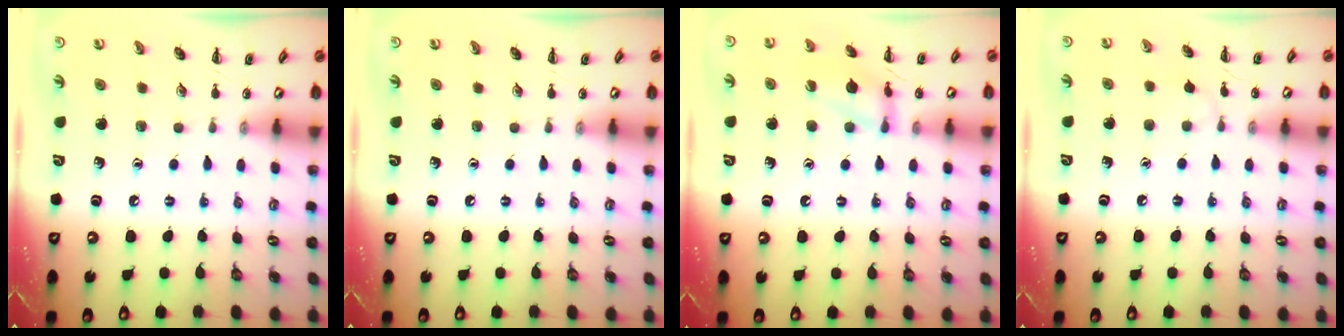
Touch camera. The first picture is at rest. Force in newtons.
{"total": 0.0}
{"total": 11.9, "press": 11.9, "slide": 0.9}
{"total": 4.9, "press": 4.6, "slide": 1.5}